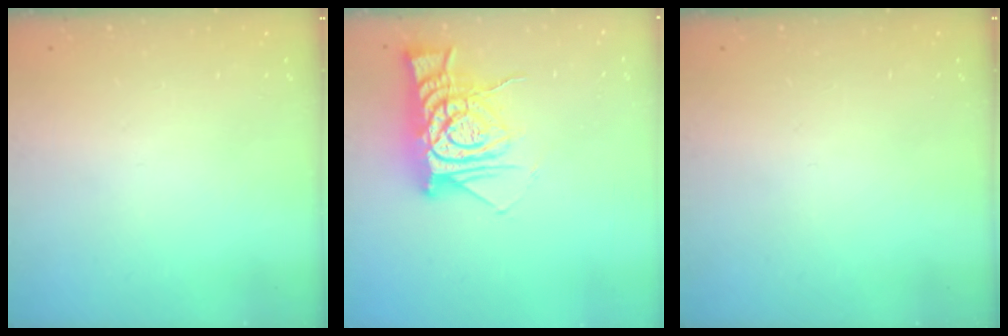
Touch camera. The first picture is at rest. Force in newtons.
{"total": 12.5, "press": 12.5, "slide": 1.1}
{"total": 0.0}